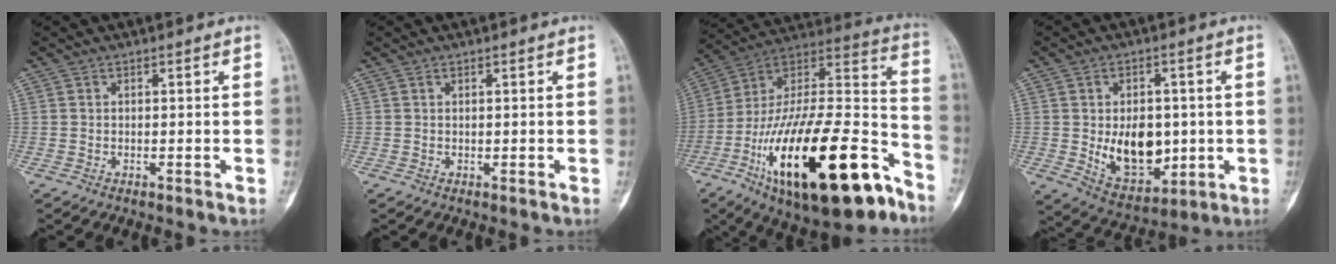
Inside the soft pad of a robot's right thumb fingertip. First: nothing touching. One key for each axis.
{"total": 0.0}
{"total": 35.6, "fx": -17.1, "fy": 13.4, "fz": 28.2, "tx": -0.455, "ty": 0.063, "tz": -0.276}
{"total": 12.8, "fx": -0.8, "fy": 8.4, "fz": 9.6, "tx": -0.107, "ty": -0.012, "tz": 0.008}